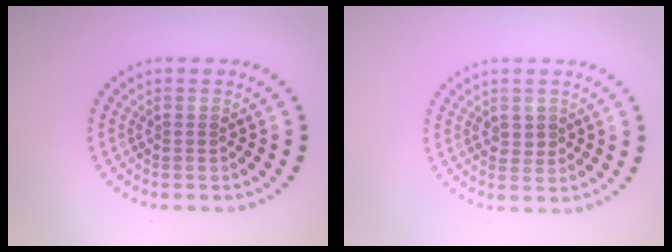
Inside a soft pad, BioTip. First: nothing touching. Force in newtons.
{"total": 0.9, "press": 0.9, "slide": 0.2}